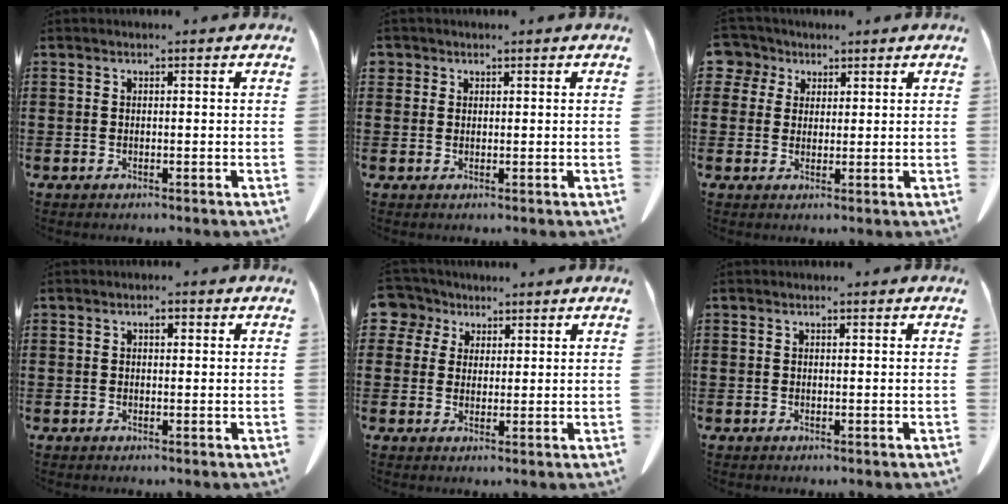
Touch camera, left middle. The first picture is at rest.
{"total": 1.3, "force": [1.0, 0.9, 0.1], "torque": [-0.007, 0.002, 0.020]}
{"total": 4.1, "force": [2.4, 3.3, 0.7], "torque": [-0.025, 0.010, 0.041]}
{"total": 1.2, "force": [0.3, 0.8, 0.9], "torque": [-0.020, 0.008, 0.003]}
{"total": 4.4, "force": [2.5, 3.6, 0.7], "torque": [-0.029, 0.010, 0.043]}
{"total": 0.0}